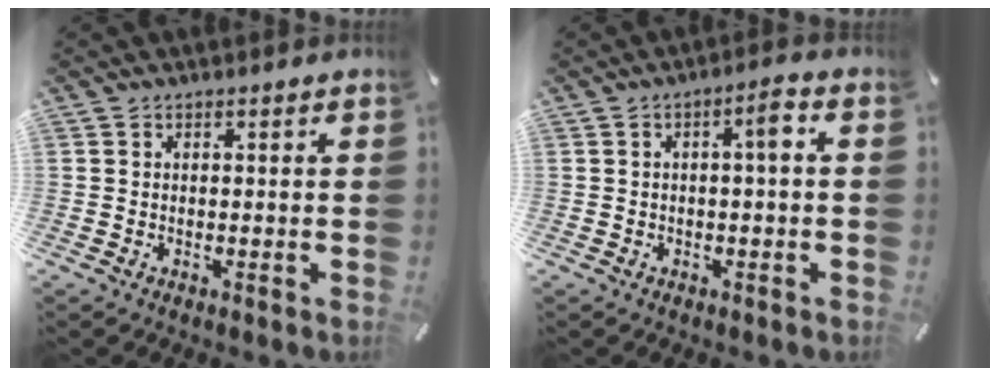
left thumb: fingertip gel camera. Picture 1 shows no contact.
{"total": 4.1, "force": [0.3, 0.7, 4.0], "torque": [-0.068, 0.007, -0.002]}